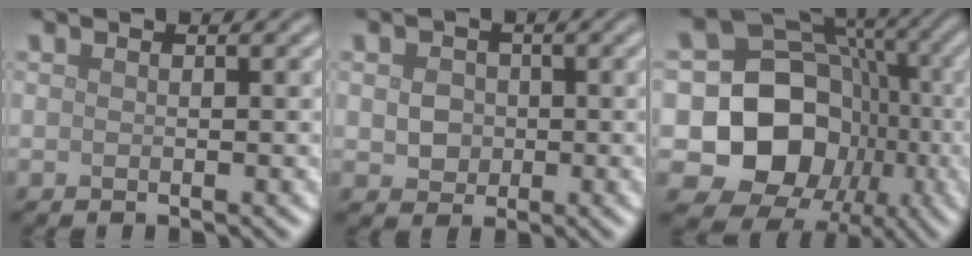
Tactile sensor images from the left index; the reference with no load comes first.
{"total": 2.4, "force": [0.0, 2.1, 1.2], "torque": [-0.015, -0.002, -0.003]}
{"total": 13.4, "force": [-2.8, 11.4, 6.6], "torque": [-0.100, -0.010, -0.072]}